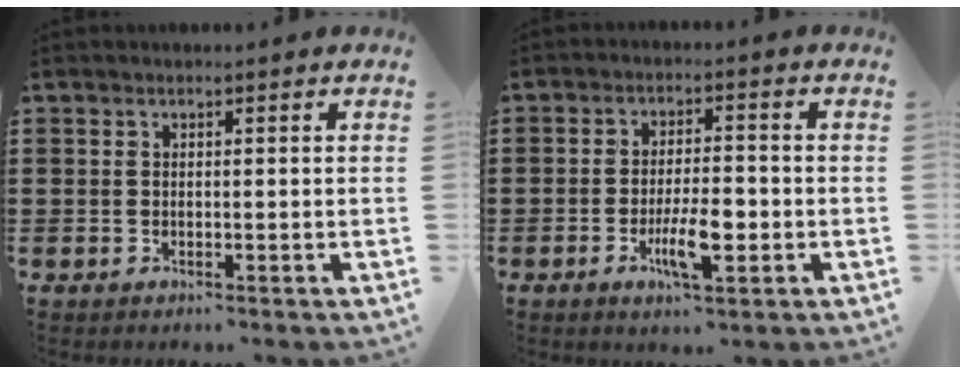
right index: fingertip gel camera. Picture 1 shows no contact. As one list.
[{"total": 6.7, "force": [-2.2, 2.0, 6.0], "torque": [-0.117, -0.005, -0.039]}]